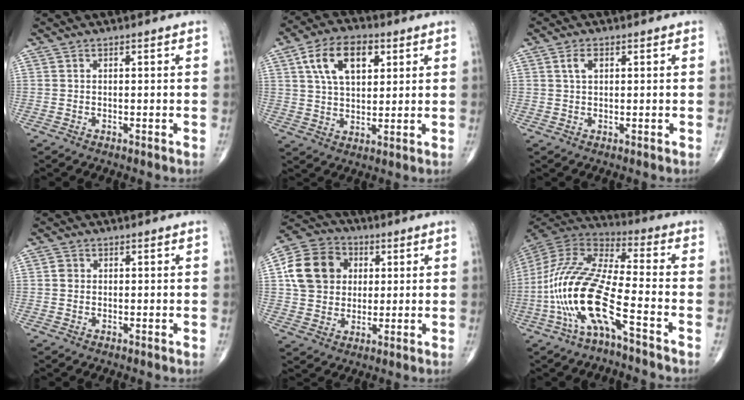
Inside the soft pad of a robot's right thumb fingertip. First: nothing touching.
{"total": 12.0, "force": [4.5, 6.9, 8.7], "torque": [-0.131, -0.003, 0.077]}
{"total": 2.4, "force": [0.9, 1.3, 1.8], "torque": [-0.030, 0.004, 0.016]}
{"total": 1.4, "force": [0.1, 1.3, 0.5], "torque": [-0.003, 0.003, 0.000]}
{"total": 14.1, "force": [2.7, 11.8, 7.1], "torque": [-0.113, 0.009, 0.043]}
{"total": 18.1, "force": [-7.1, 4.5, 16.0], "torque": [-0.360, 0.048, -0.139]}